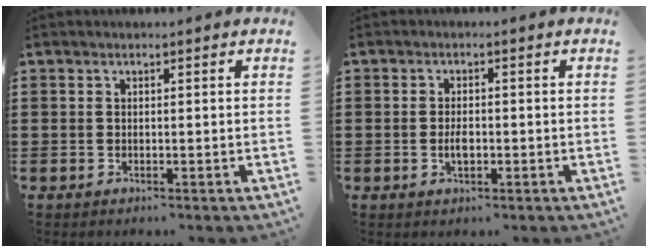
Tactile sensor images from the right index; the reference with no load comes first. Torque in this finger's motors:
{"motor_torque": [2.14, 0.00, 0.32, 0.02]}